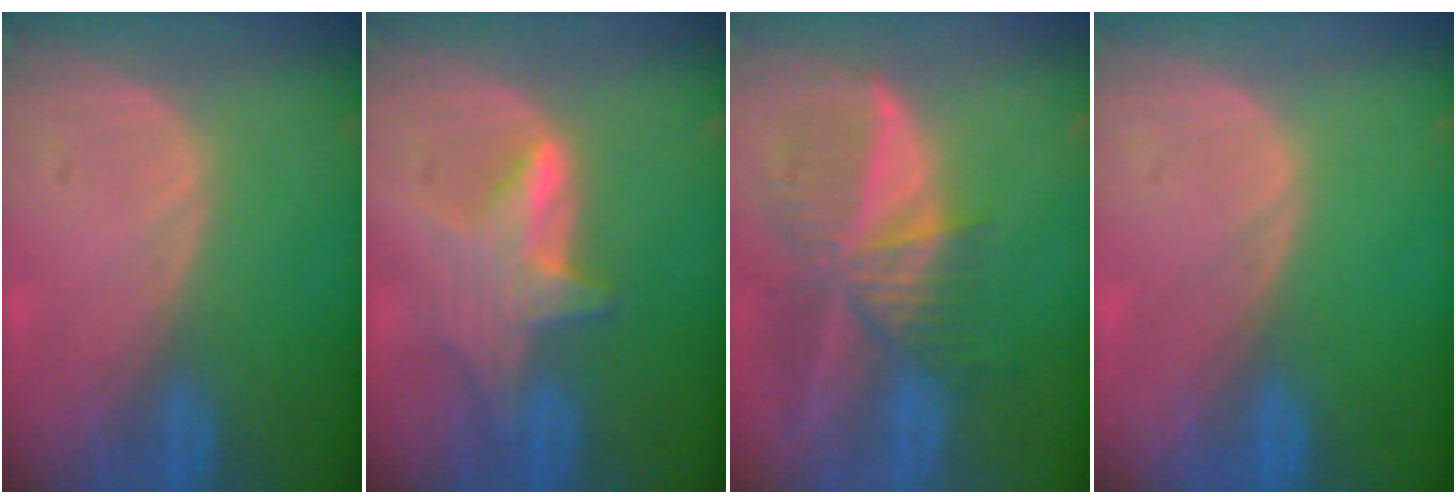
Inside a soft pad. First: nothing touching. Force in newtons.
{"total": 6.2, "press": 6.0, "slide": 1.3}
{"total": 9.4, "press": 8.2, "slide": 4.6}
{"total": 0.0}